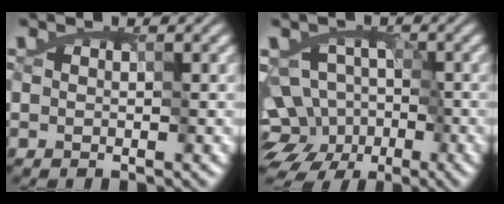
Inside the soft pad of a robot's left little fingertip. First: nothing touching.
{"total": 8.4, "force": [-4.1, 6.6, 3.2], "torque": [-0.021, 0.002, -0.091]}